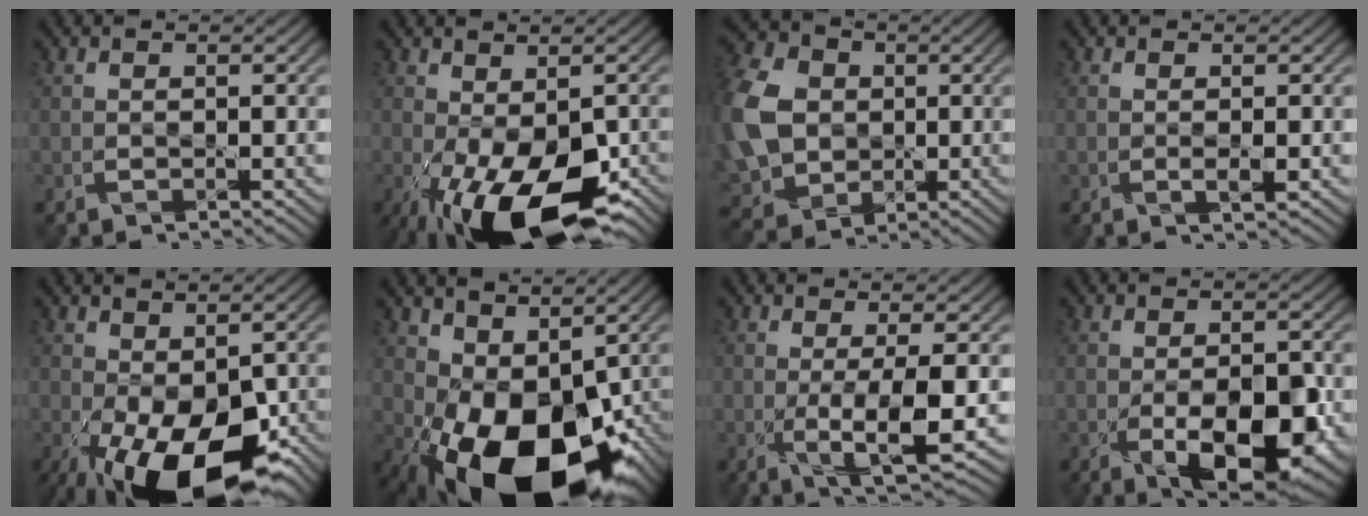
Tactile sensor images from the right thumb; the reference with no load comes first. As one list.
[{"total": 14.0, "force": [-6.0, 6.4, 11.0], "torque": [-0.193, -0.041, -0.088]}, {"total": 14.2, "force": [0.3, 11.4, 8.5], "torque": [-0.257, -0.009, 0.001]}, {"total": 1.1, "force": [-0.1, 0.2, 1.1], "torque": [-0.020, -0.003, -0.003]}, {"total": 15.6, "force": [-6.5, 7.6, 11.9], "torque": [-0.208, -0.052, -0.083]}, {"total": 16.9, "force": [-3.7, 9.7, 13.4], "torque": [-0.210, -0.029, -0.031]}, {"total": 6.1, "force": [-0.8, 1.2, 5.9], "torque": [-0.110, -0.004, -0.013]}, {"total": 10.0, "force": [-3.5, 4.5, 8.2], "torque": [-0.138, -0.017, -0.048]}]